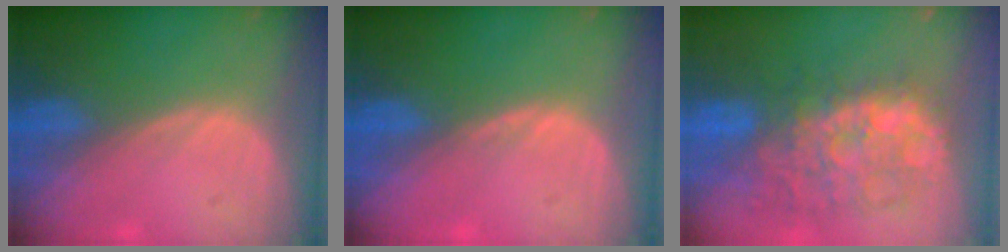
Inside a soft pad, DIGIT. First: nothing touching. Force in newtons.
{"total": 0.5, "press": 0.5, "slide": 0.2}
{"total": 10.9, "press": 10.2, "slide": 3.8}